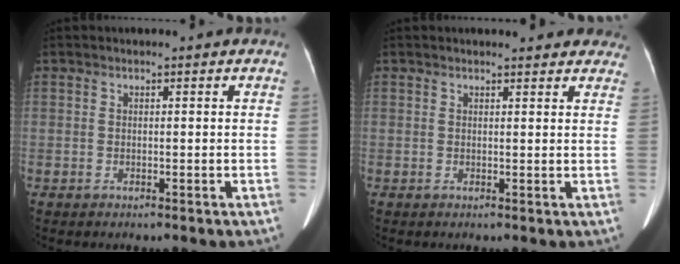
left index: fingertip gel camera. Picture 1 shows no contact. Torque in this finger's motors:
{"motor_torque": [0.51, -1.63, 0.07, -0.01]}